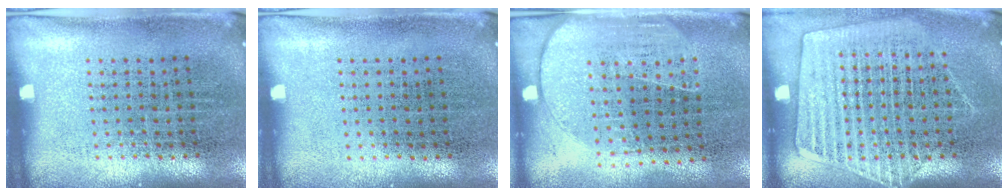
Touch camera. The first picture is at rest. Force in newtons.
{"total": 0.0}
{"total": 1.8, "press": 1.5, "slide": 0.9}
{"total": 1.6, "press": 1.5, "slide": 0.5}